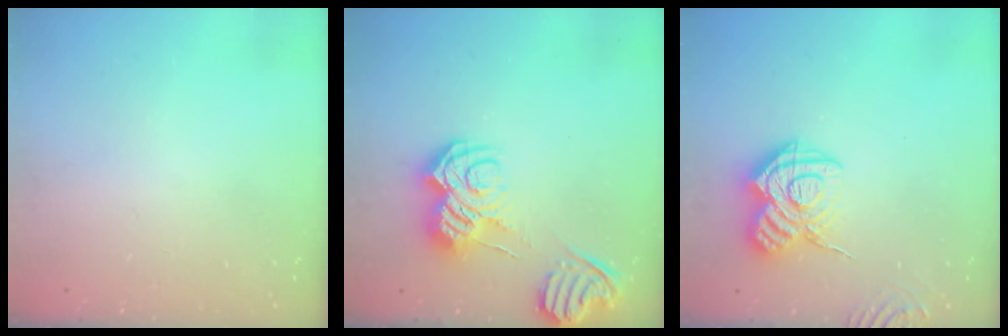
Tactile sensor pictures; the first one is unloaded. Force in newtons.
{"total": 13.6, "press": 13.6, "slide": 1.5}
{"total": 14.5, "press": 14.4, "slide": 1.4}